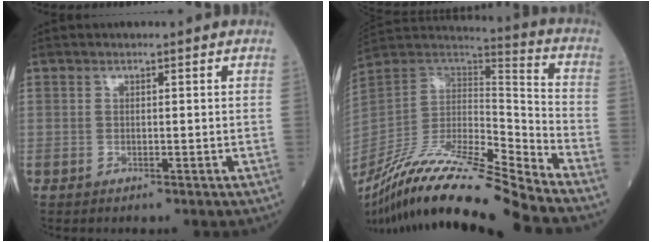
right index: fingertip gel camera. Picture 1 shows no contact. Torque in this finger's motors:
{"motor_torque": [-0.48, -1.22, 0.11, 0.08]}